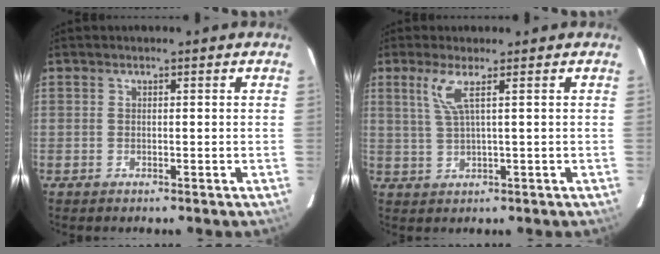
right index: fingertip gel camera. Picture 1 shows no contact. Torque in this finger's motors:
{"motor_torque": [0.30, 0.07, 0.14, 0.07]}